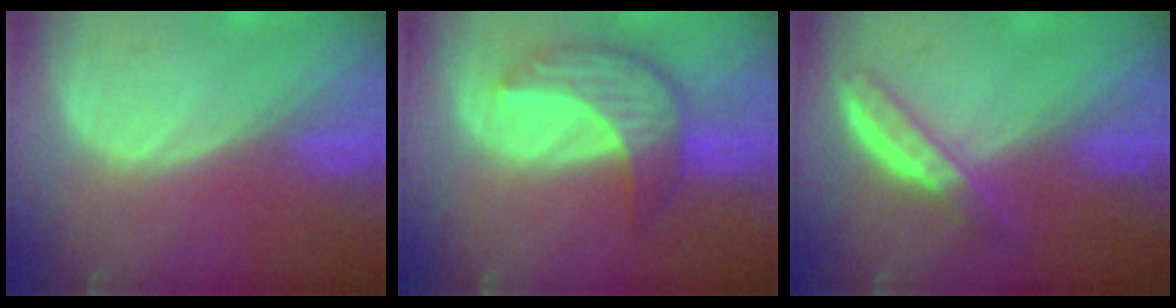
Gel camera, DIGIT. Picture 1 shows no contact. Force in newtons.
{"total": 7.9, "press": 7.5, "slide": 2.4}
{"total": 5.1, "press": 4.6, "slide": 2.2}